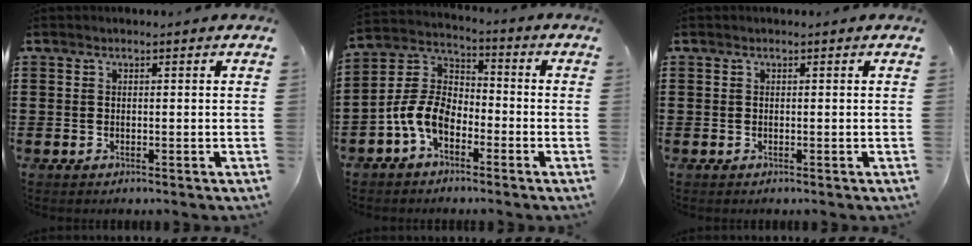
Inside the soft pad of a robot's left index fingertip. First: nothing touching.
{"total": 7.9, "force": [-4.4, 4.5, 4.8], "torque": [-0.134, 0.000, -0.097]}
{"total": 0.0}